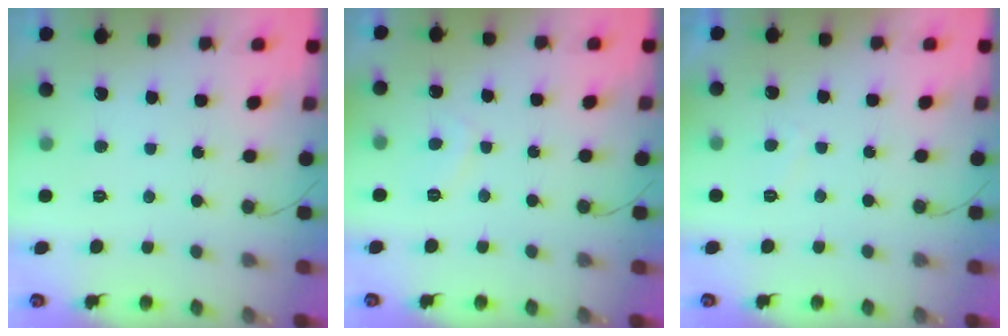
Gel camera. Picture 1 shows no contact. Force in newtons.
{"total": 2.2, "press": 2.1, "slide": 0.7}
{"total": 0.8, "press": 0.6, "slide": 0.5}